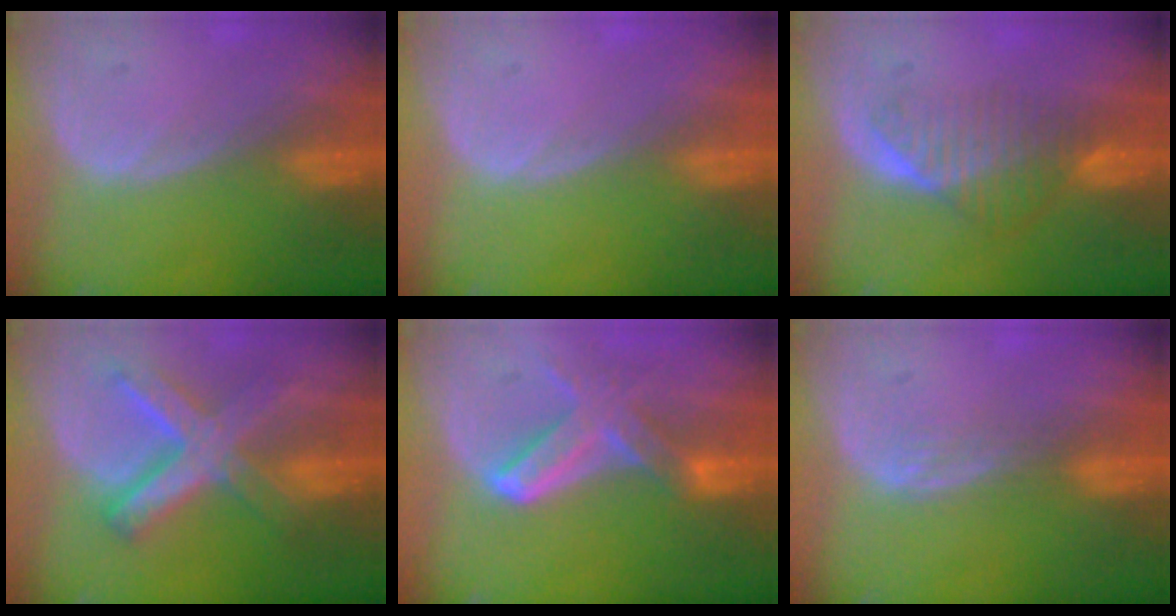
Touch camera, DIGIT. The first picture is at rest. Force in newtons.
{"total": 0.0}
{"total": 6.5, "press": 5.5, "slide": 3.4}
{"total": 8.7, "press": 8.7, "slide": 0.8}
{"total": 6.4, "press": 6.4, "slide": 0.6}
{"total": 1.9, "press": 1.9, "slide": 0.3}